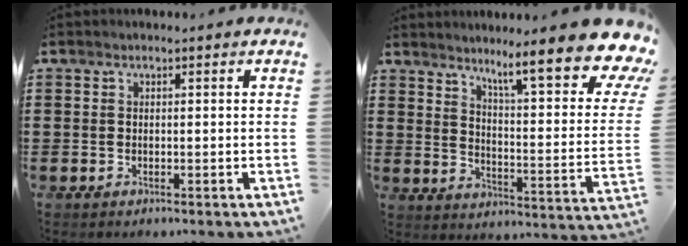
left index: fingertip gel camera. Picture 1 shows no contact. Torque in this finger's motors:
{"motor_torque": [2.14, 0.00, 1.05, 0.21]}